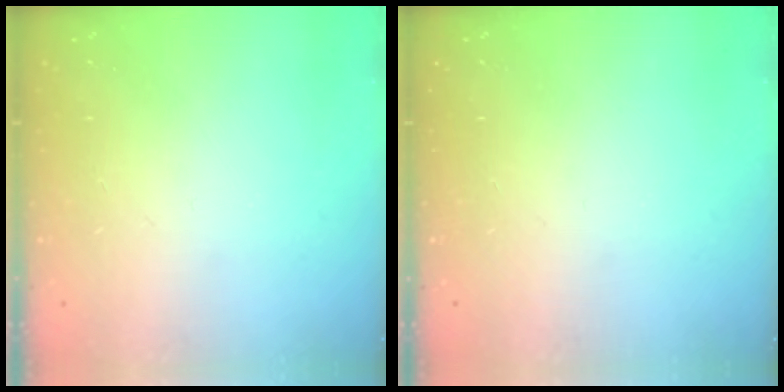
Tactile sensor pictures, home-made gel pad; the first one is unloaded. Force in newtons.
{"total": 0.0}